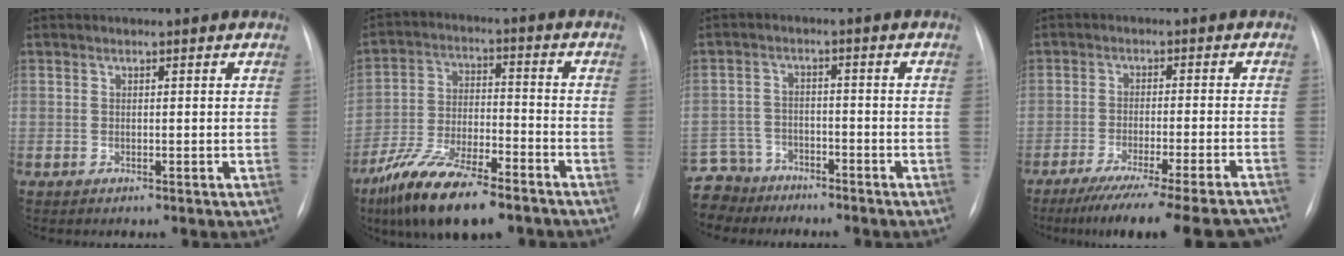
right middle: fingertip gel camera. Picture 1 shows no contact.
{"total": 14.2, "force": [-10.2, 3.9, 9.1], "torque": [-0.173, -0.012, -0.181]}
{"total": 7.5, "force": [-6.5, 3.6, -0.4], "torque": [0.005, 0.005, -0.120]}
{"total": 19.0, "force": [-16.7, -0.5, 9.1], "torque": [-0.089, -0.040, -0.234]}